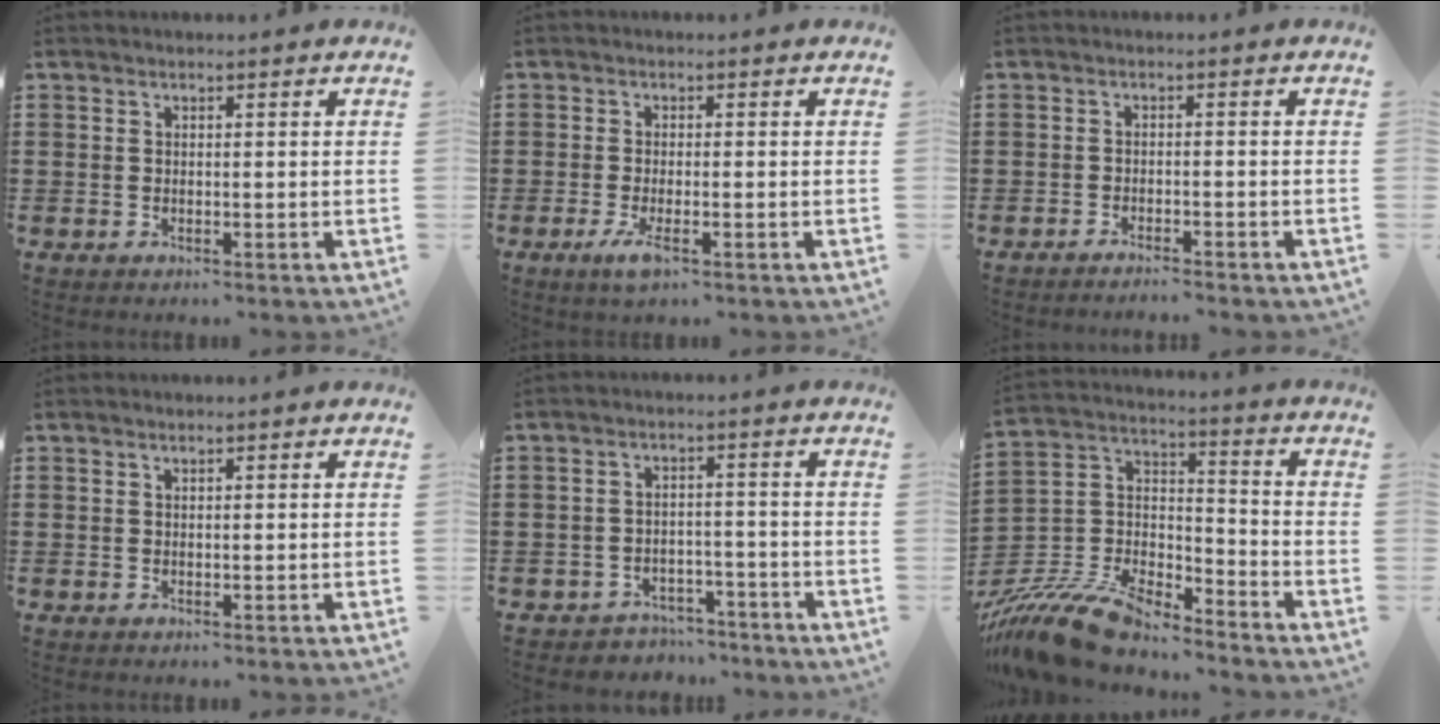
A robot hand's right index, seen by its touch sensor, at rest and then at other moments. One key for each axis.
{"total": 2.9, "fx": -1.4, "fy": 0.5, "fz": 2.5, "tx": -0.060, "ty": -0.014, "tz": -0.028}
{"total": 1.5, "fx": -1.5, "fy": -0.1, "fz": 0.2, "tx": -0.006, "ty": 0.003, "tz": -0.030}
{"total": 0.0}
{"total": 3.2, "fx": -3.0, "fy": 1.1, "fz": 0.0, "tx": -0.008, "ty": 0.003, "tz": -0.063}
{"total": 13.3, "fx": -11.9, "fy": 3.4, "fz": 4.9, "tx": -0.121, "ty": 0.026, "tz": -0.235}